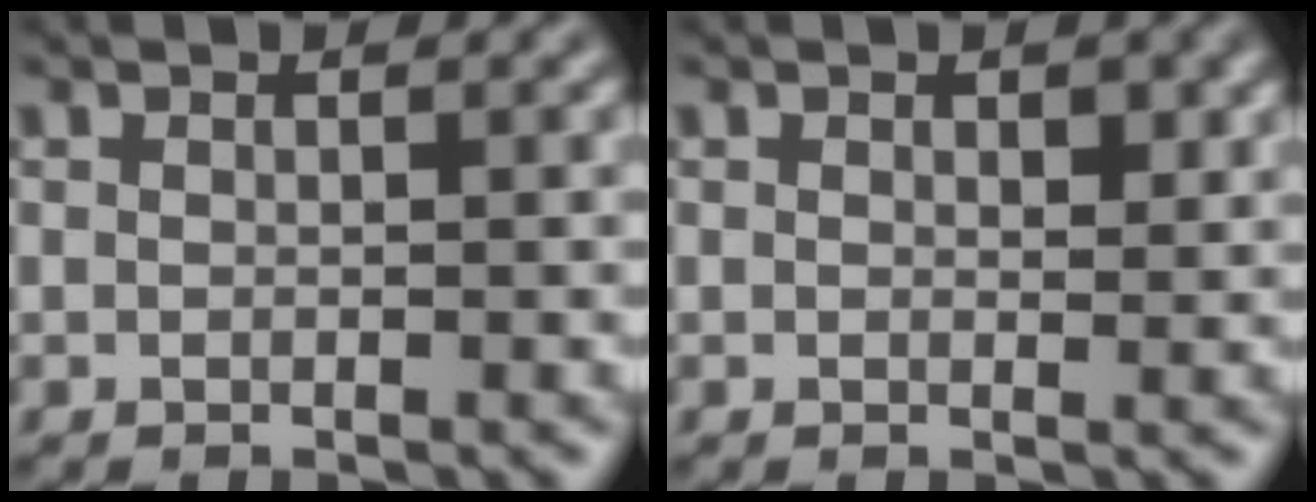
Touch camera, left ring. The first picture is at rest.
{"total": 1.0, "force": [0.5, 0.6, 0.7], "torque": [-0.006, -0.004, 0.008]}